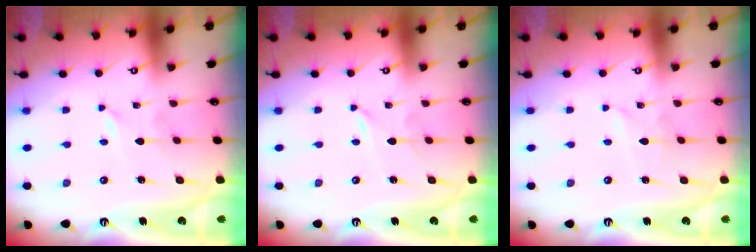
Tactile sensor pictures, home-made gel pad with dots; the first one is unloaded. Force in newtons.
{"total": 0.0}
{"total": 2.4, "press": 2.4, "slide": 0.4}